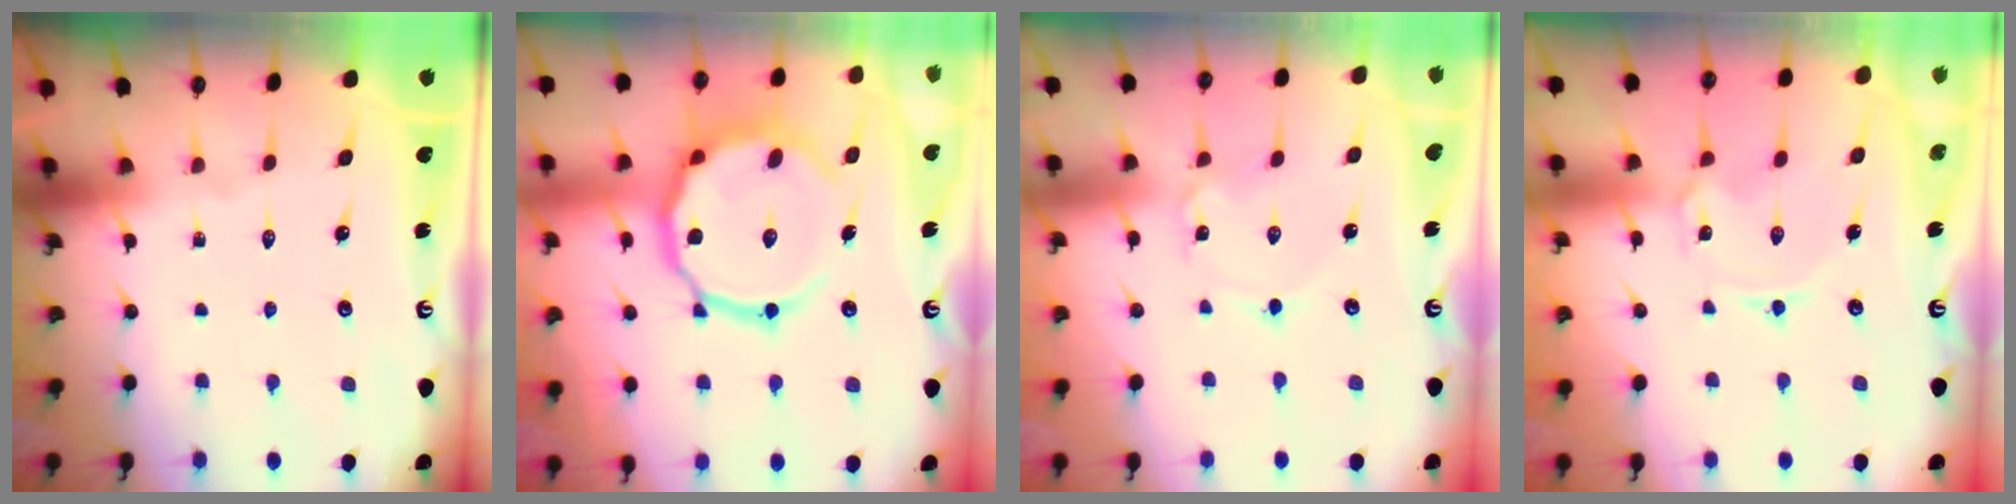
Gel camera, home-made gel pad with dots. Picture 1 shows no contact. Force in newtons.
{"total": 16.1, "press": 16.0, "slide": 1.5}
{"total": 1.7, "press": 1.7, "slide": 0.1}
{"total": 2.0, "press": 2.0, "slide": 0.1}